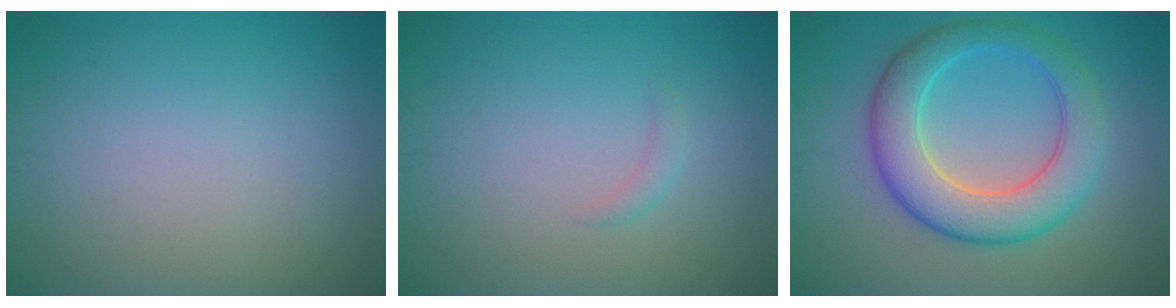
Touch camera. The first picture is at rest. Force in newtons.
{"total": 0.8, "press": 0.8, "slide": 0.0}
{"total": 7.3, "press": 7.3, "slide": 0.3}